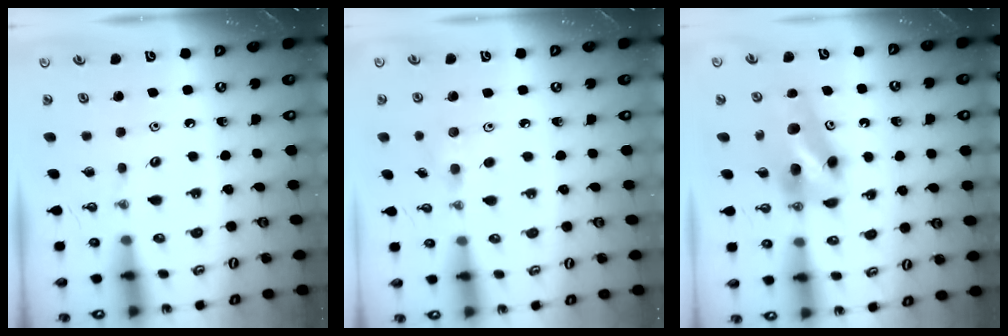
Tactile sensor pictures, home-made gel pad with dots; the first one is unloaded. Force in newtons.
{"total": 6.0, "press": 5.7, "slide": 1.7}
{"total": 6.6, "press": 6.6, "slide": 0.5}